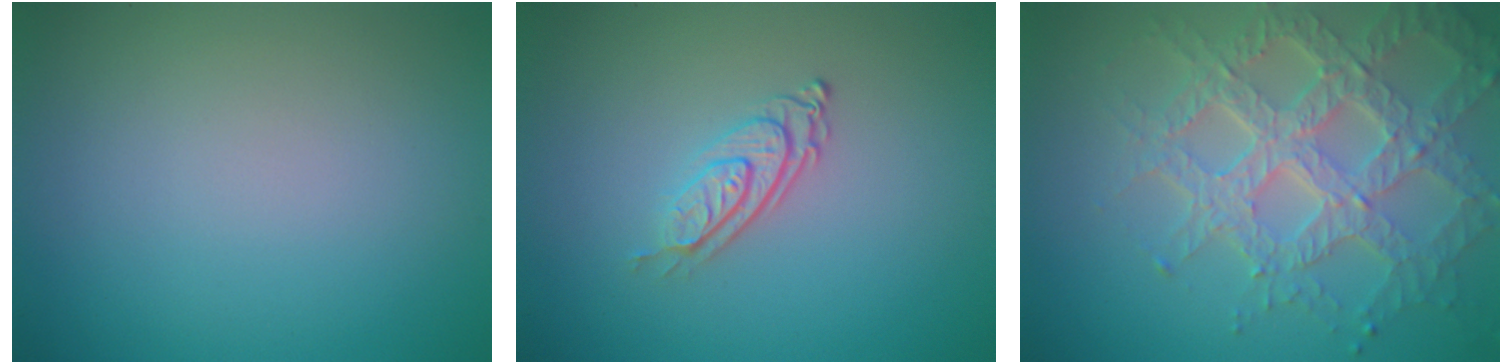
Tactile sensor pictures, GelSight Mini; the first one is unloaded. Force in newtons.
{"total": 3.0, "press": 2.0, "slide": 2.3}
{"total": 7.1, "press": 5.3, "slide": 4.7}